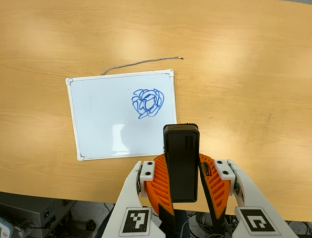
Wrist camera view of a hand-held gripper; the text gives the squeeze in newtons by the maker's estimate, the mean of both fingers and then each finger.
{"total": 8.2, "left": 7.9, "right": 8.5}